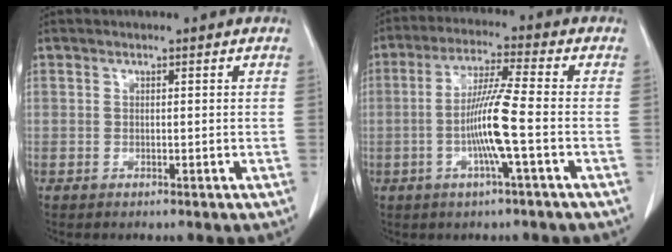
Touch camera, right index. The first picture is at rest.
{"total": 9.0, "force": [-2.0, -0.7, 8.8], "torque": [-0.173, -0.003, -0.042]}